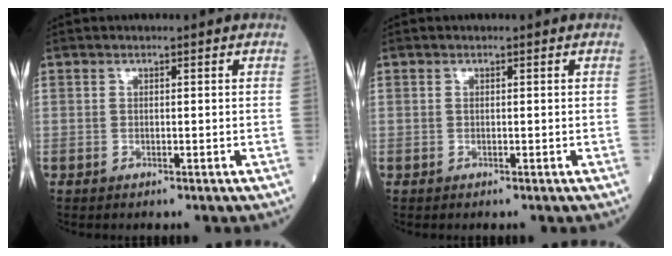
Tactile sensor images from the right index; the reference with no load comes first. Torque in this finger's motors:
{"motor_torque": [-0.10, -0.05, -0.03, 0.01]}